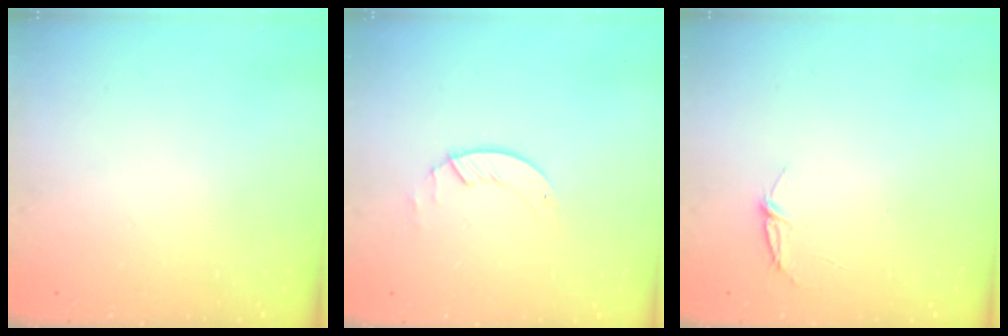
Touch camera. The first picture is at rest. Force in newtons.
{"total": 2.0, "press": 2.0, "slide": 0.2}
{"total": 3.9, "press": 3.9, "slide": 0.4}